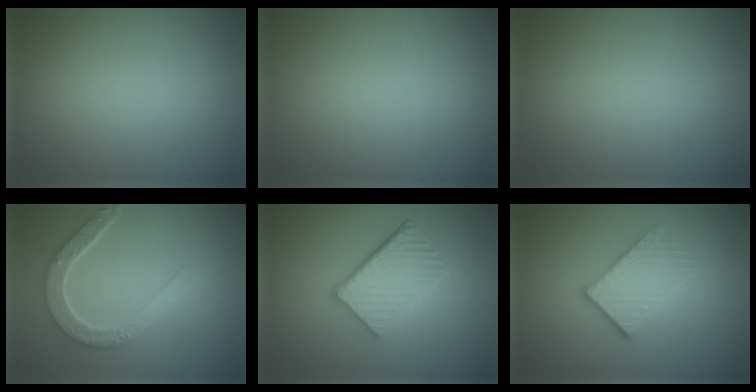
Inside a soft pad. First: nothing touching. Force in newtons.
{"total": 0.0}
{"total": 0.0}
{"total": 4.9, "press": 3.9, "slide": 3.0}
{"total": 5.2, "press": 3.8, "slide": 3.5}
{"total": 3.1, "press": 2.8, "slide": 1.4}